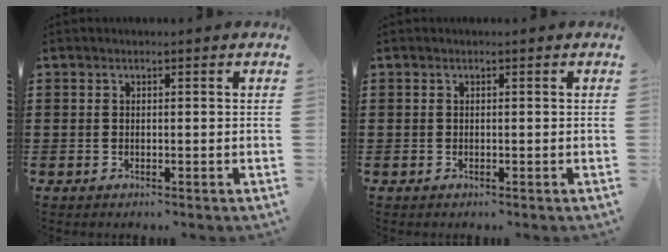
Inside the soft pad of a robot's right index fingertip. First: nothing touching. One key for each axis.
{"total": 0.0}